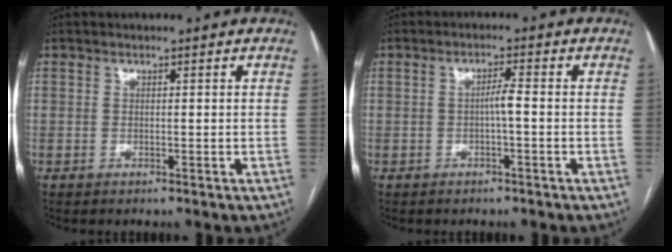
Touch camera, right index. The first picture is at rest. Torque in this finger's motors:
{"motor_torque": [0.46, -0.11, 0.31, 0.06]}